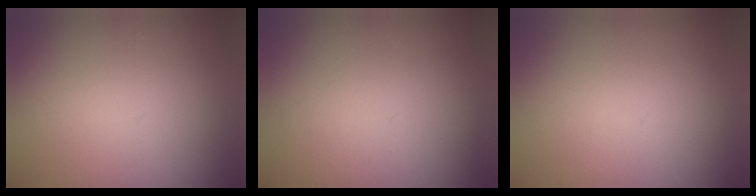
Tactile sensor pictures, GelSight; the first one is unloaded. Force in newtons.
{"total": 3.4}
{"total": 1.3}